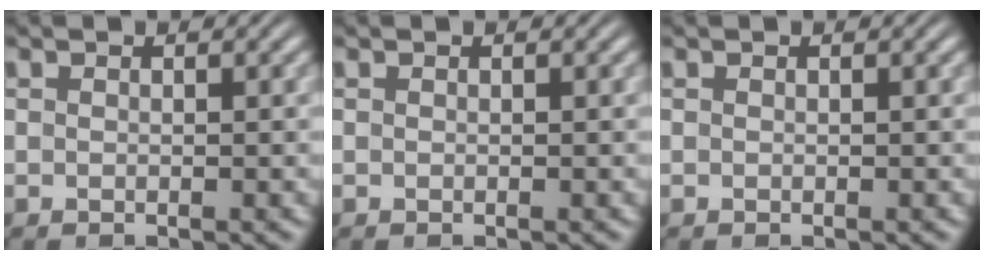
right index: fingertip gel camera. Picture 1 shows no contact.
{"total": 0.0}
{"total": 0.0}